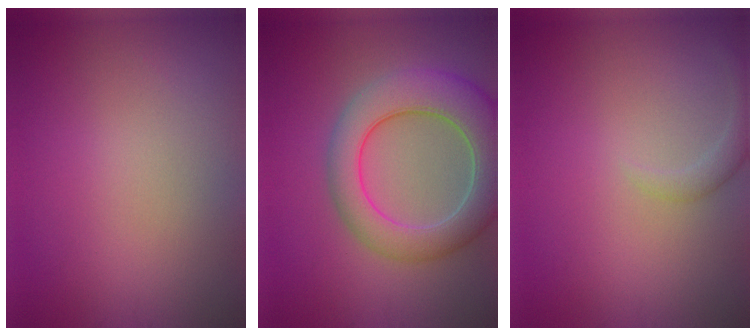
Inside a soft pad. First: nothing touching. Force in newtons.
{"total": 8.1, "press": 8.0, "slide": 0.8}
{"total": 1.5, "press": 1.5, "slide": 0.2}